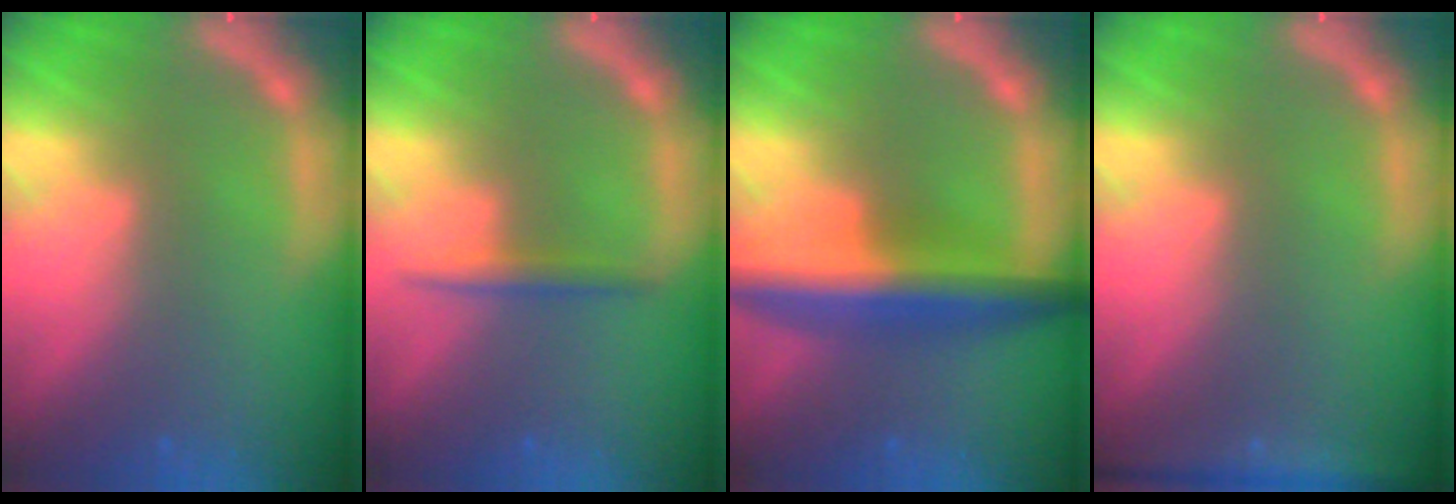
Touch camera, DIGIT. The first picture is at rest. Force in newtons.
{"total": 1.9}
{"total": 7.5}
{"total": 4.4}